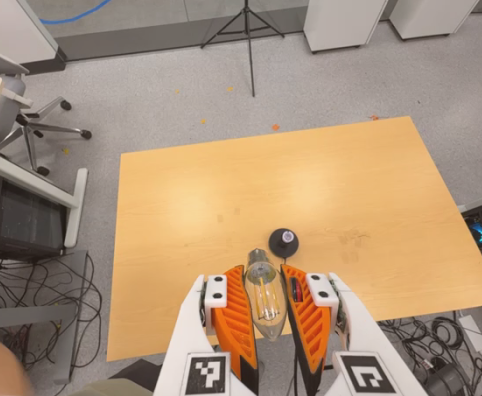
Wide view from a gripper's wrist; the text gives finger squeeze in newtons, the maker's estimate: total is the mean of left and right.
{"total": 22.0, "left": 24.2, "right": 19.9}